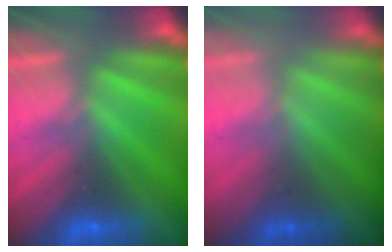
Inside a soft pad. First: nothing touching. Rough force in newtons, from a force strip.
{"total": 2.3}